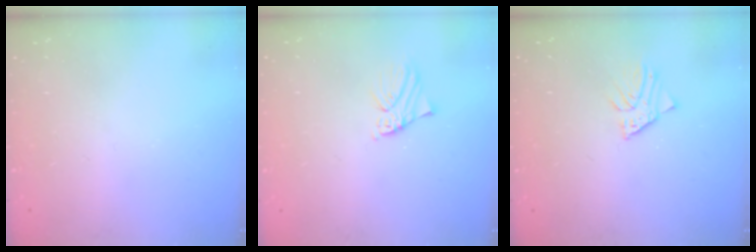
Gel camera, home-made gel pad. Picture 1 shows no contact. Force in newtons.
{"total": 1.5, "press": 1.5, "slide": 0.1}
{"total": 2.4, "press": 2.4, "slide": 0.1}